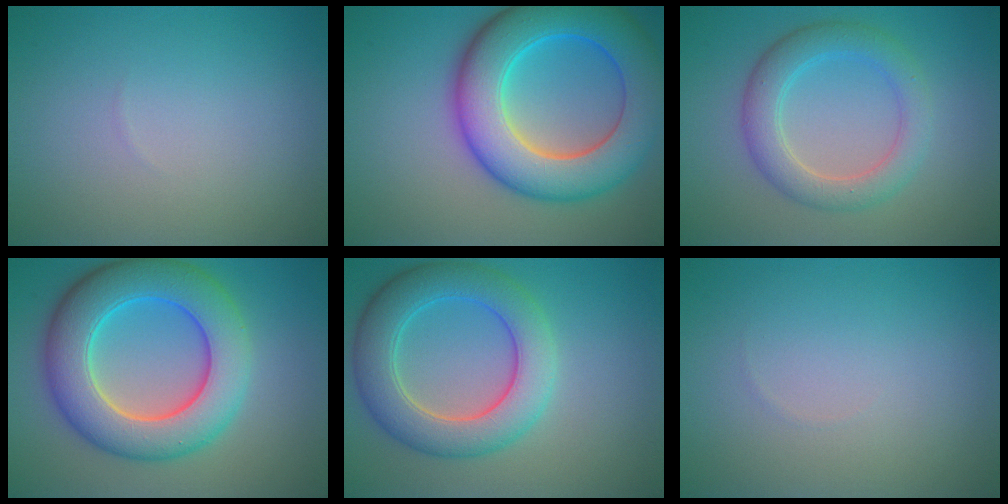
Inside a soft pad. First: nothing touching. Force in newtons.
{"total": 10.8, "press": 10.8, "slide": 0.3}
{"total": 4.3, "press": 4.3, "slide": 0.2}
{"total": 9.8, "press": 9.8, "slide": 0.6}
{"total": 6.8, "press": 6.8, "slide": 0.3}
{"total": 0.0}